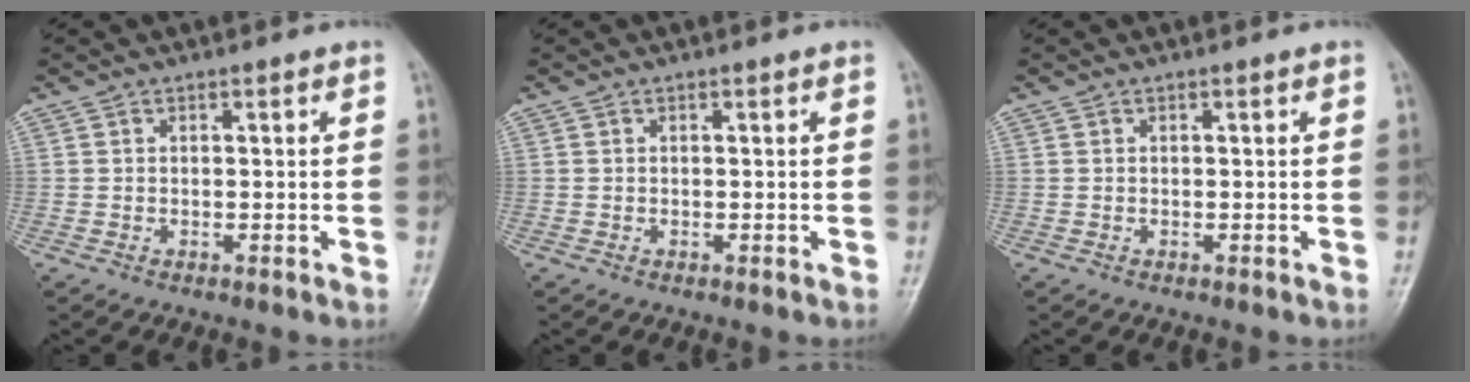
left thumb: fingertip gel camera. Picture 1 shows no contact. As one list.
[{"total": 0.0}, {"total": 0.0}]